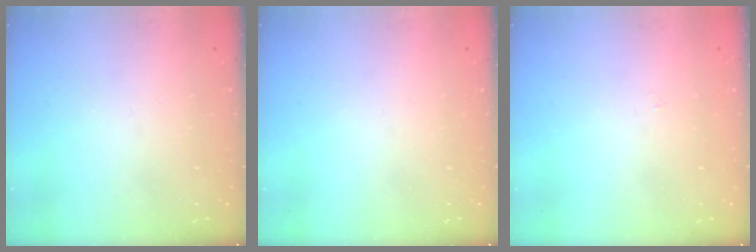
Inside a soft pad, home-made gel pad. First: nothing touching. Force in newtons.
{"total": 0.0}
{"total": 2.2, "press": 2.2, "slide": 0.3}